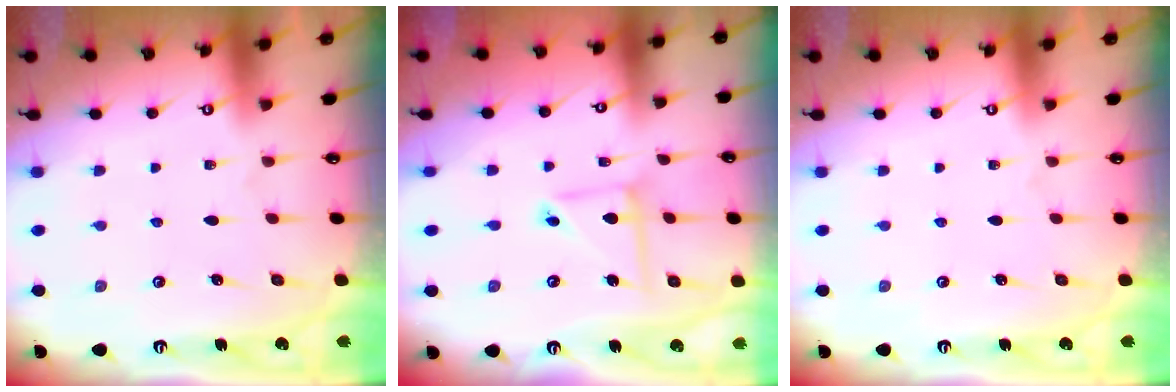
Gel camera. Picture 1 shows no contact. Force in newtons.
{"total": 6.6, "press": 6.6, "slide": 0.5}
{"total": 0.0}